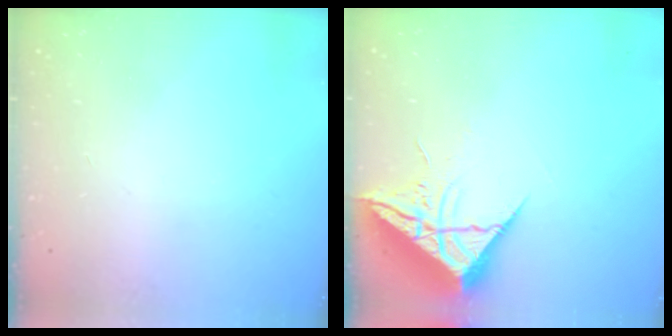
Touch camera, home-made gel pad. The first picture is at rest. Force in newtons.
{"total": 10.4, "press": 10.4, "slide": 0.8}